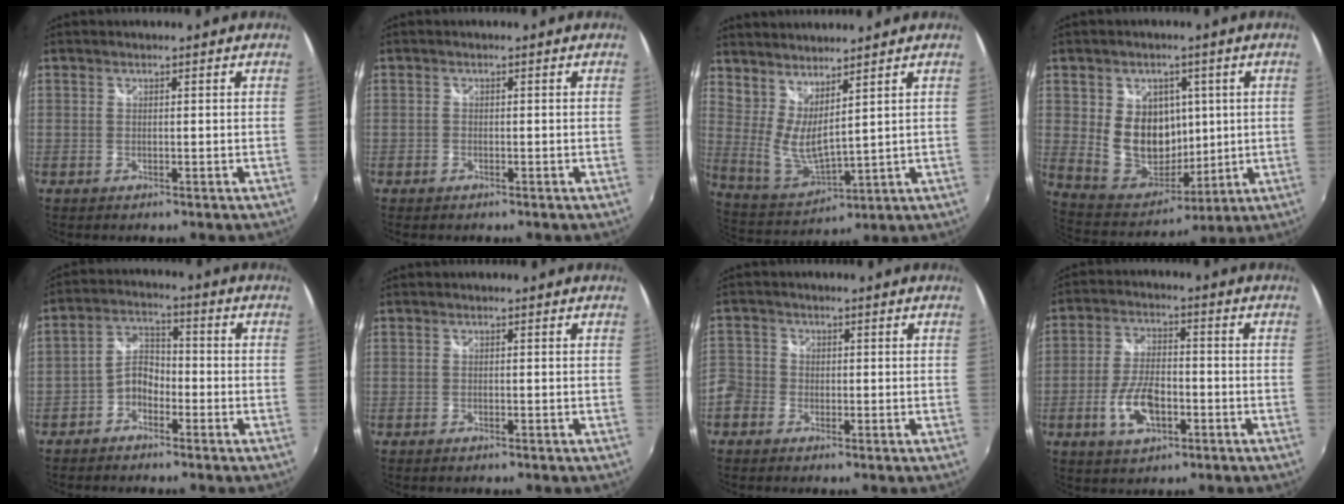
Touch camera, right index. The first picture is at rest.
{"total": 1.0, "force": [-0.8, 0.6, 0.1], "torque": [-0.005, -0.001, -0.015]}
{"total": 9.1, "force": [5.7, 2.2, 6.7], "torque": [-0.118, -0.013, 0.113]}
{"total": 13.1, "force": [2.0, 10.9, 7.1], "torque": [-0.142, 0.006, 0.061]}
{"total": 5.2, "force": [-3.2, 3.3, 2.4], "torque": [-0.049, 0.017, -0.064]}
{"total": 0.7, "force": [-0.6, 0.3, 0.3], "torque": [-0.007, -0.003, -0.012]}
{"total": 7.7, "force": [-2.9, 6.9, 2.0], "torque": [-0.069, 0.018, -0.065]}
{"total": 9.1, "force": [-3.4, 4.4, 7.2], "torque": [-0.149, 0.000, -0.059]}